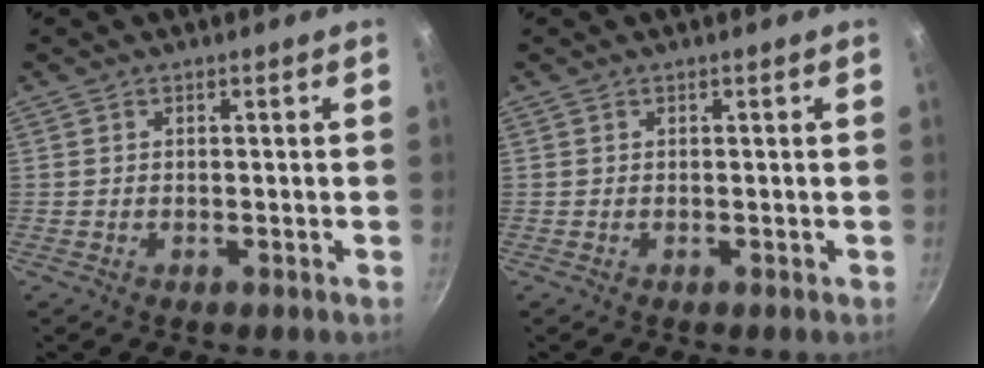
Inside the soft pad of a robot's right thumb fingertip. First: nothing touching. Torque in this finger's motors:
{"motor_torque": [0.00, 0.00, -0.03, 0.04, 0.00]}